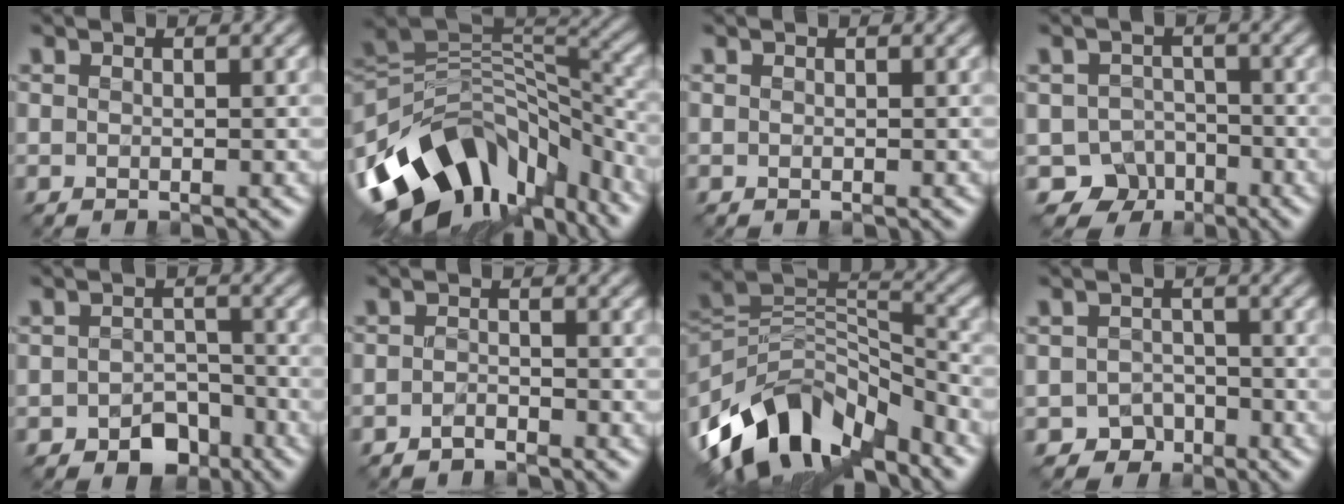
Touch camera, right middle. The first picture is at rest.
{"total": 13.4, "force": [-7.4, 8.2, 7.6], "torque": [-0.142, 0.012, -0.128]}
{"total": 0.0}
{"total": 4.0, "force": [-2.6, 3.0, 0.7], "torque": [0.003, -0.002, -0.041]}
{"total": 3.3, "force": [-2.1, 2.1, 1.4], "torque": [-0.017, -0.003, -0.034]}
{"total": 1.1, "force": [-1.1, 0.1, 0.3], "torque": [-0.008, 0.004, -0.022]}
{"total": 11.7, "force": [-7.4, 6.1, 6.6], "torque": [-0.124, 0.016, -0.141]}
{"total": 2.4, "force": [-1.7, 1.7, 0.4], "torque": [0.001, 0.001, -0.030]}